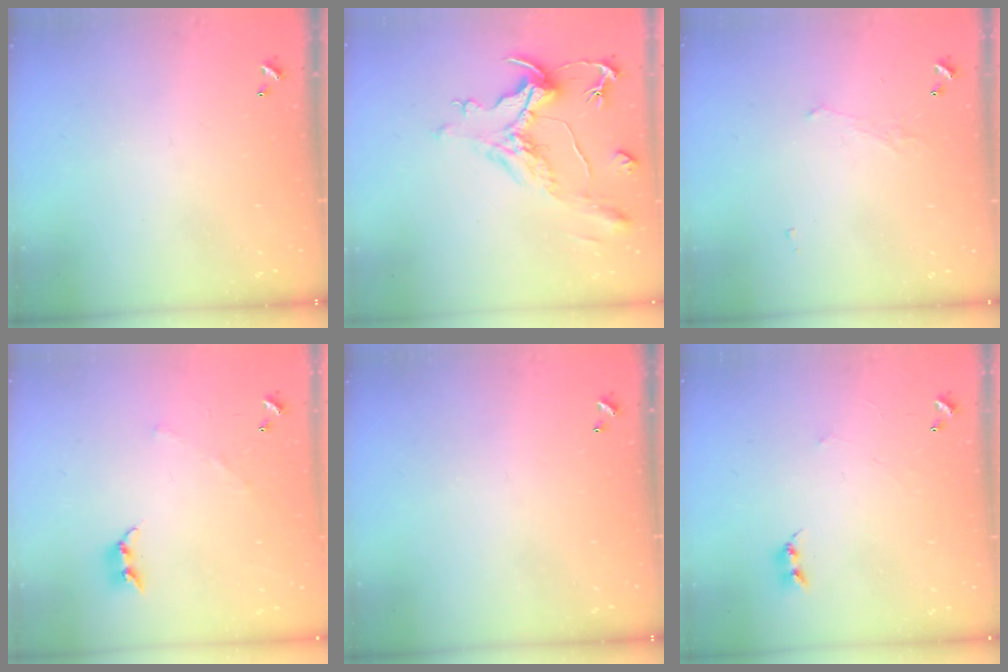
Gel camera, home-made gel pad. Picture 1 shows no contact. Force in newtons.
{"total": 1.6, "press": 0.1, "slide": 1.6}
{"total": 1.1, "press": 0.8, "slide": 0.7}
{"total": 3.8, "press": 3.7, "slide": 0.9}
{"total": 0.0}
{"total": 2.4, "press": 2.4, "slide": 0.4}